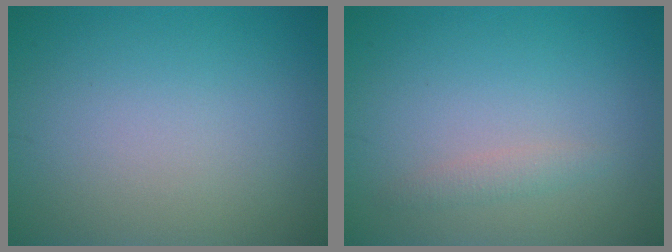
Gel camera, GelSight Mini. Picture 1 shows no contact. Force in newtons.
{"total": 1.1, "press": 1.1, "slide": 0.0}